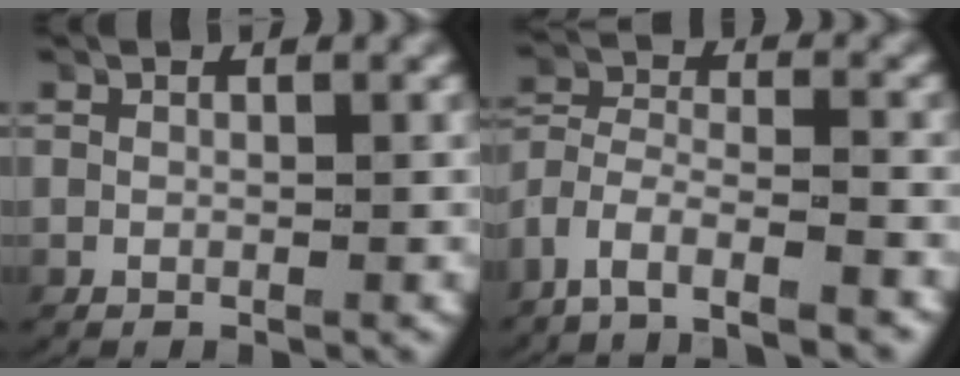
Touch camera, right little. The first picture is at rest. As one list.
[{"total": 6.7, "force": [-4.7, 3.9, 2.9], "torque": [-0.085, -0.042, -0.069]}]